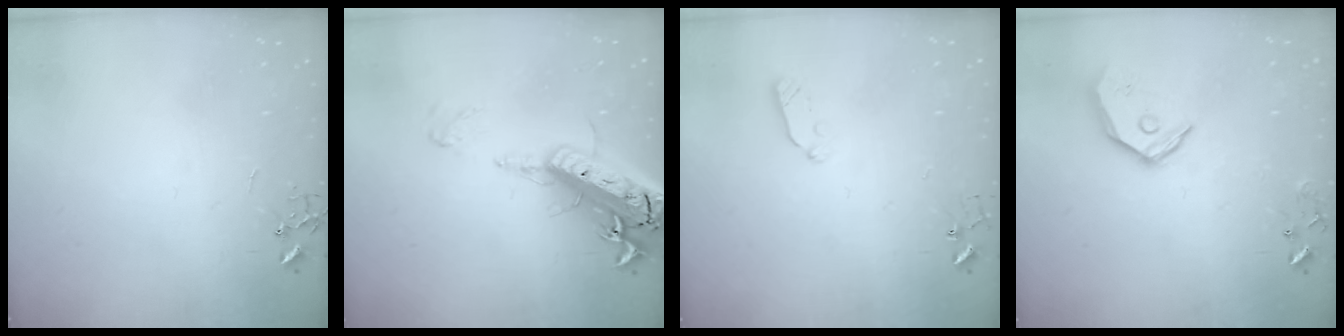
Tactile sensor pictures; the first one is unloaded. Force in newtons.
{"total": 24.5, "press": 24.0, "slide": 5.1}
{"total": 4.3, "press": 4.2, "slide": 0.7}
{"total": 14.1, "press": 13.9, "slide": 2.0}